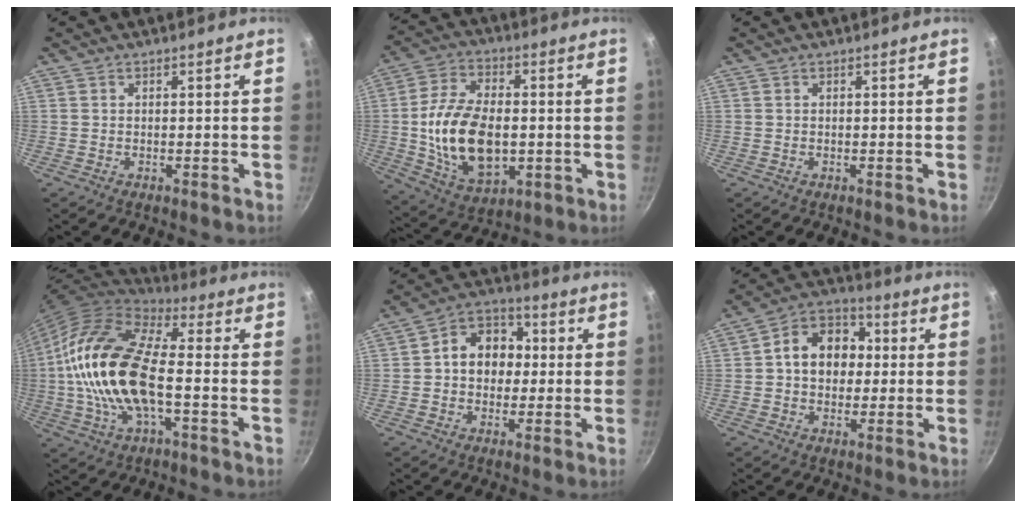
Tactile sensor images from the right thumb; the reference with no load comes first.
{"total": 18.0, "force": [-1.0, 10.9, 14.3], "torque": [-0.249, 0.008, -0.009]}
{"total": 0.0}
{"total": 21.2, "force": [-1.3, 9.9, 18.8], "torque": [-0.351, 0.029, -0.036]}
{"total": 10.6, "force": [0.7, 8.5, 6.3], "torque": [-0.054, 0.023, -0.003]}
{"total": 12.0, "force": [1.1, 9.4, 7.4], "torque": [-0.078, 0.023, 0.003]}